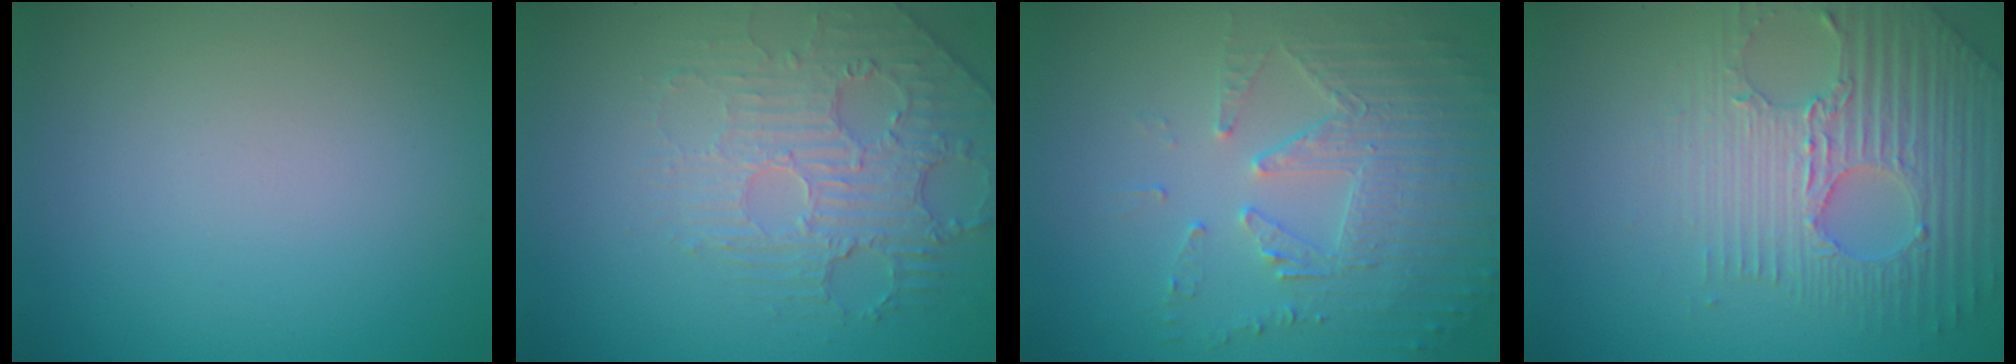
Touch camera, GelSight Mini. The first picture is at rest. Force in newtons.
{"total": 2.9, "press": 2.4, "slide": 1.6}
{"total": 5.5, "press": 3.7, "slide": 4.0}
{"total": 5.4, "press": 4.6, "slide": 2.9}